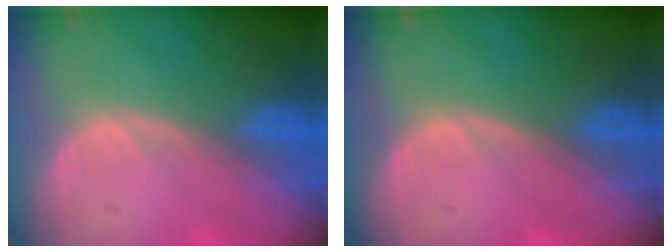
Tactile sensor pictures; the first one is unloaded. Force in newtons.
{"total": 0.0}